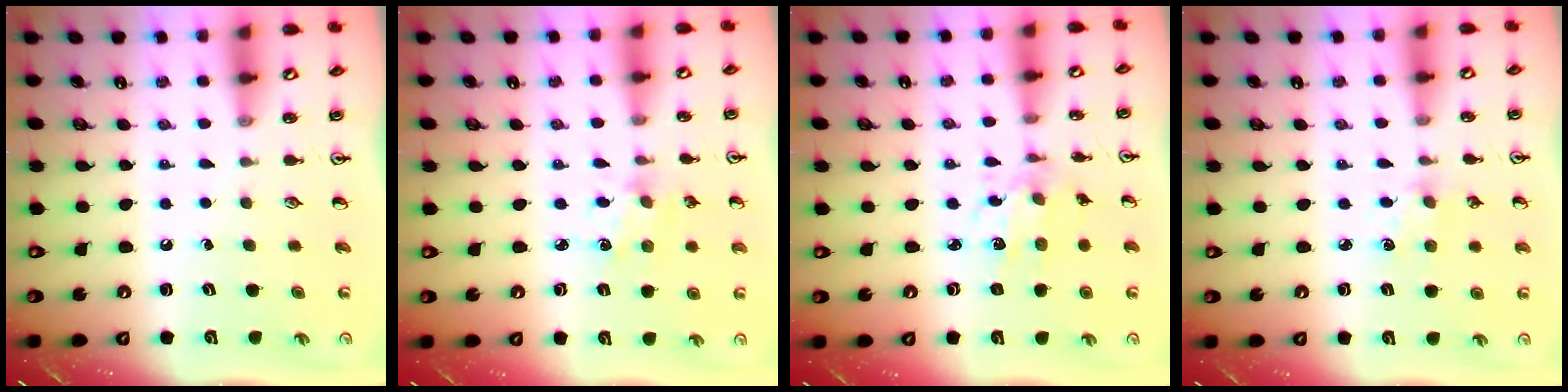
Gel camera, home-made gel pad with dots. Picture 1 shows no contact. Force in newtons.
{"total": 2.9, "press": 2.9, "slide": 0.3}
{"total": 5.5, "press": 5.2, "slide": 1.7}
{"total": 3.5, "press": 3.5, "slide": 0.5}